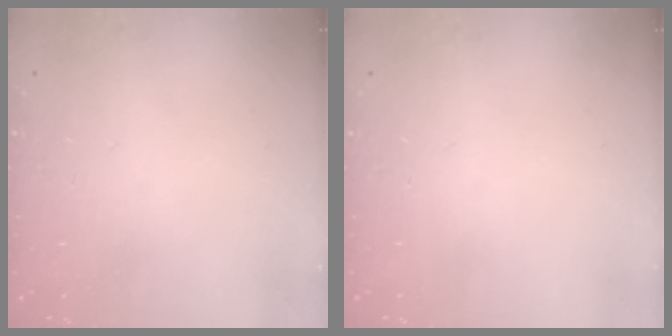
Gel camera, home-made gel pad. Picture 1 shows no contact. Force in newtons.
{"total": 0.0}